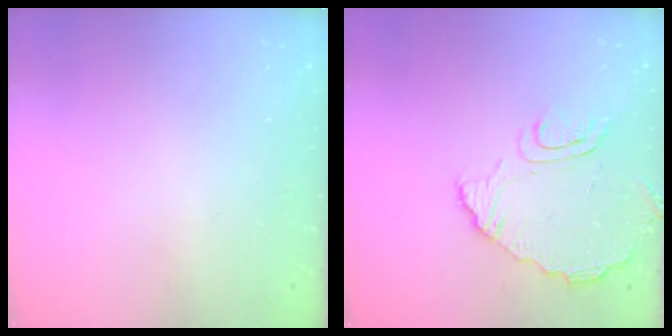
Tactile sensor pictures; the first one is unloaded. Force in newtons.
{"total": 9.0, "press": 9.0, "slide": 0.8}